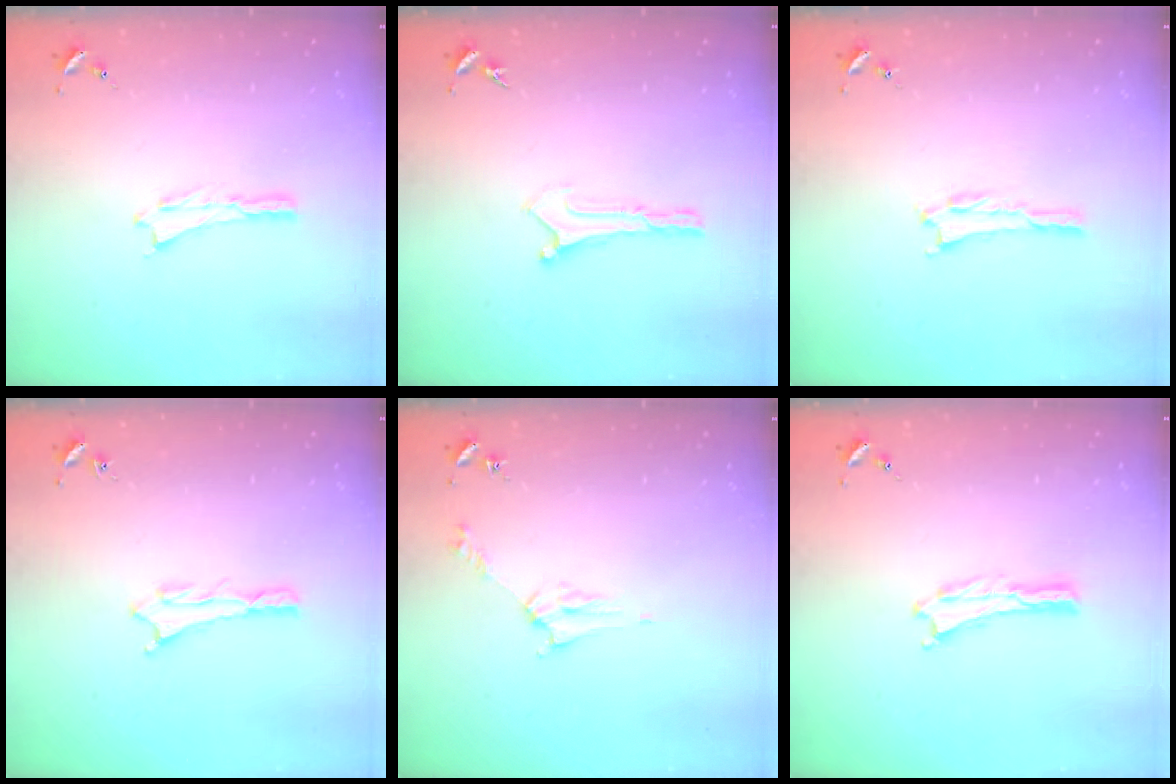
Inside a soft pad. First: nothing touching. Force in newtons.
{"total": 0.0}
{"total": 0.5, "press": 0.5, "slide": 0.1}
{"total": 0.9, "press": 0.8, "slide": 0.1}
{"total": 2.8, "press": 2.8, "slide": 0.3}
{"total": 0.0}